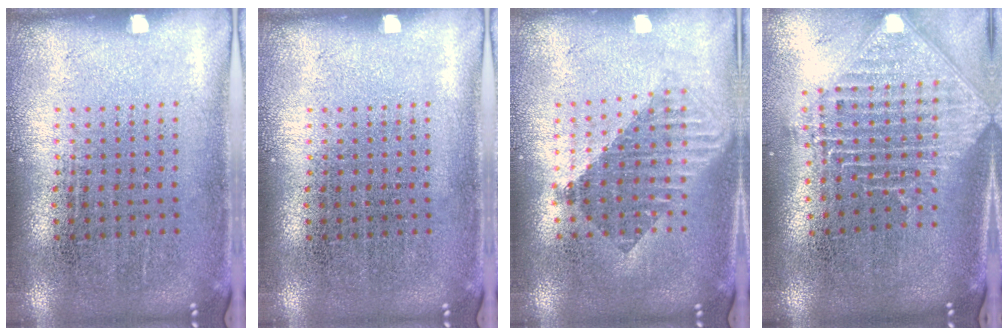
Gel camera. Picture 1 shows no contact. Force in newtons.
{"total": 0.0}
{"total": 1.6, "press": 1.4, "slide": 0.9}
{"total": 2.4, "press": 1.8, "slide": 1.6}